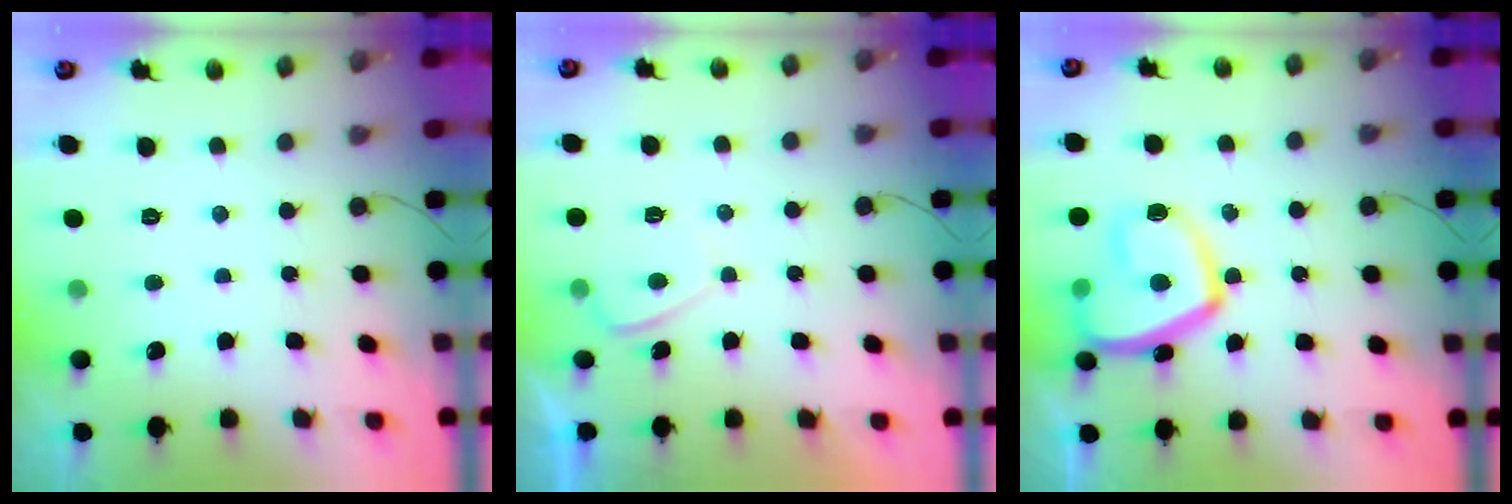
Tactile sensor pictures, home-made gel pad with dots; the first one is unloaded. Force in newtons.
{"total": 0.9, "press": 0.7, "slide": 0.5}
{"total": 15.8, "press": 15.7, "slide": 1.5}